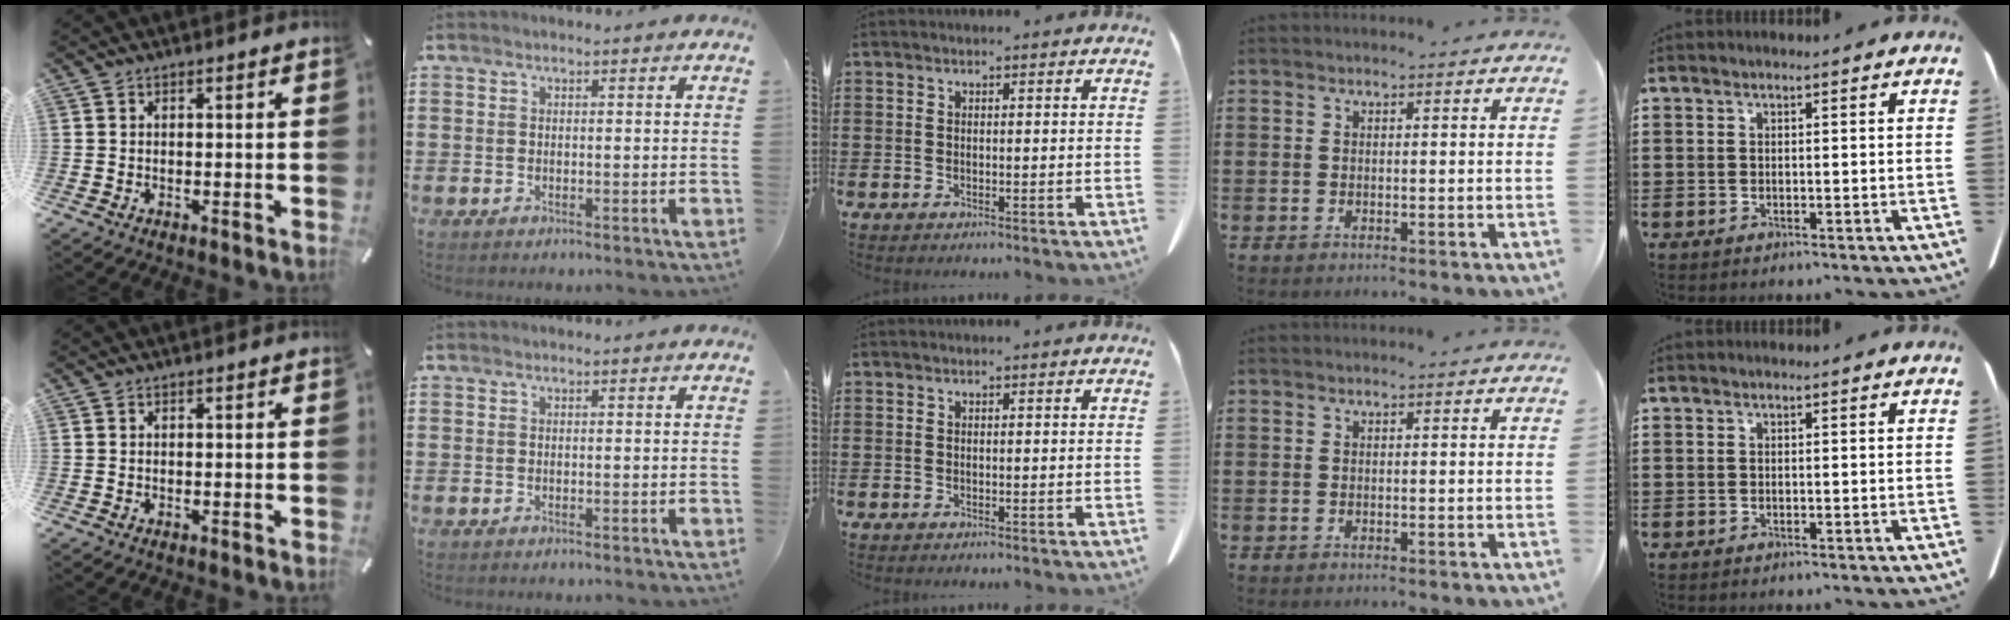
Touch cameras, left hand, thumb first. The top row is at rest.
{}